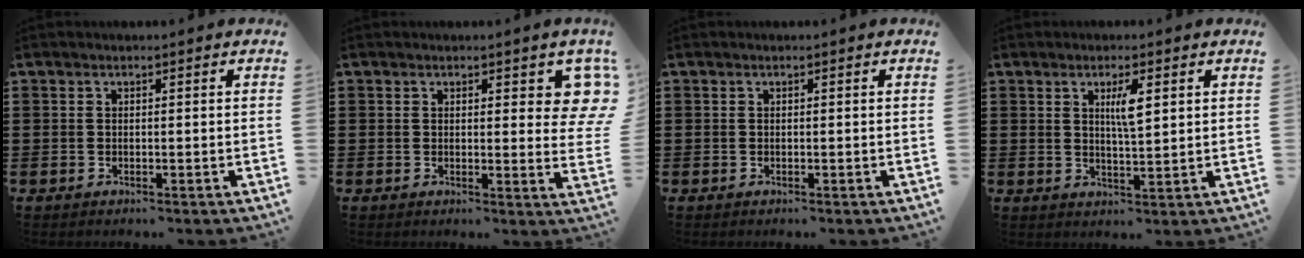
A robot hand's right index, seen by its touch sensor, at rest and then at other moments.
{"total": 4.2, "force": [2.2, 1.8, 3.1], "torque": [-0.029, -0.006, 0.033]}
{"total": 0.0}
{"total": 4.0, "force": [1.4, 0.8, 3.6], "torque": [-0.067, 0.002, 0.019]}